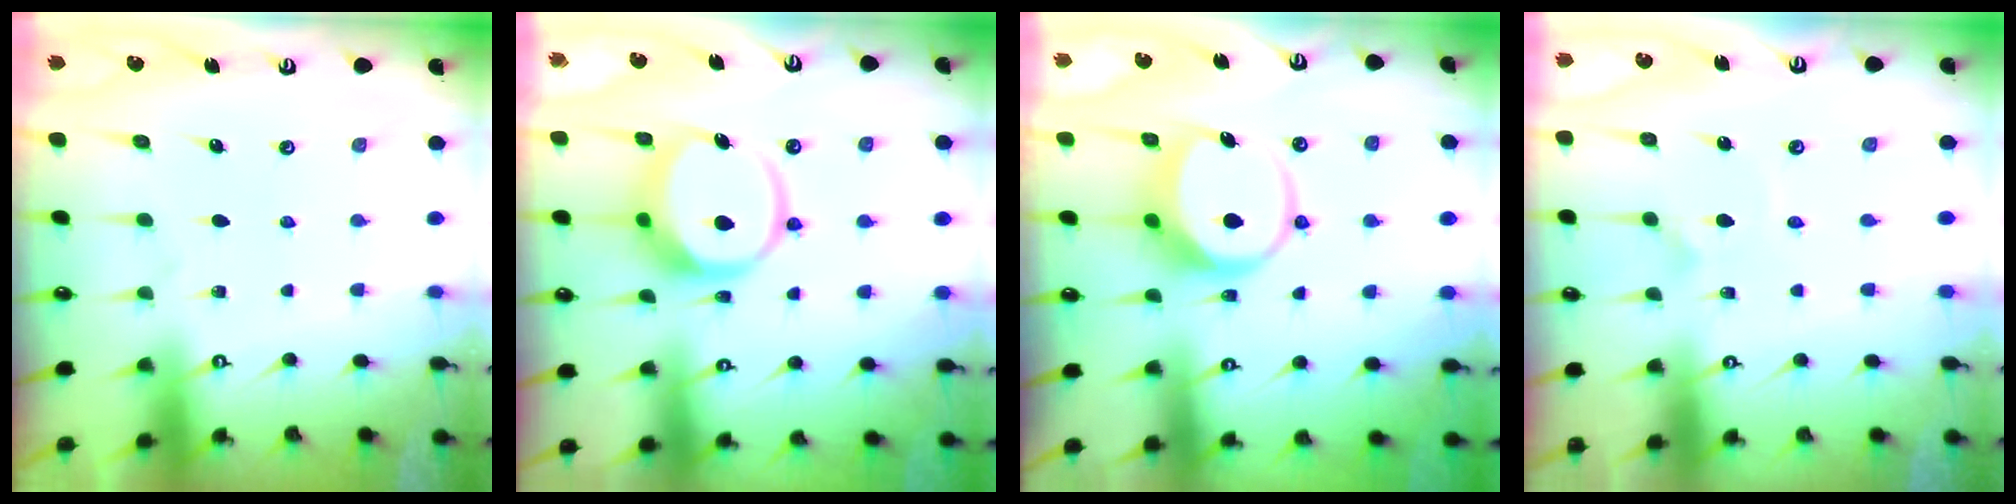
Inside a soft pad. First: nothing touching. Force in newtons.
{"total": 11.6, "press": 11.4, "slide": 1.6}
{"total": 8.7, "press": 8.6, "slide": 1.2}
{"total": 2.3, "press": 2.3, "slide": 0.0}